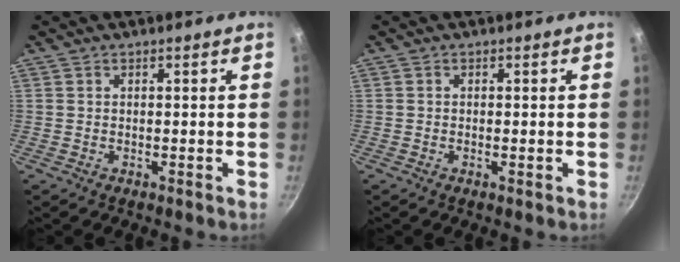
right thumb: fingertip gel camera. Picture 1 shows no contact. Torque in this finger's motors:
{"motor_torque": [-0.40, 0.14, -0.24, -0.04, 0.03]}